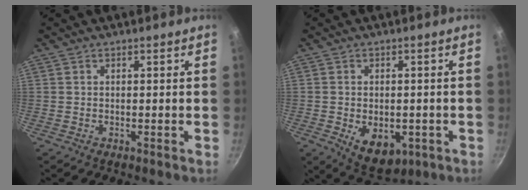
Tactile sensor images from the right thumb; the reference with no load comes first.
{"total": 9.0, "force": [-2.4, 5.7, 6.4], "torque": [-0.072, -0.004, -0.019]}